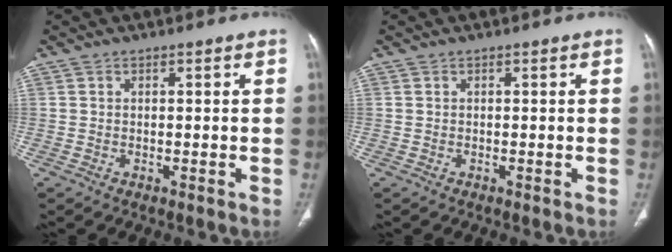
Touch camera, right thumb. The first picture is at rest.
{"total": 0.0}